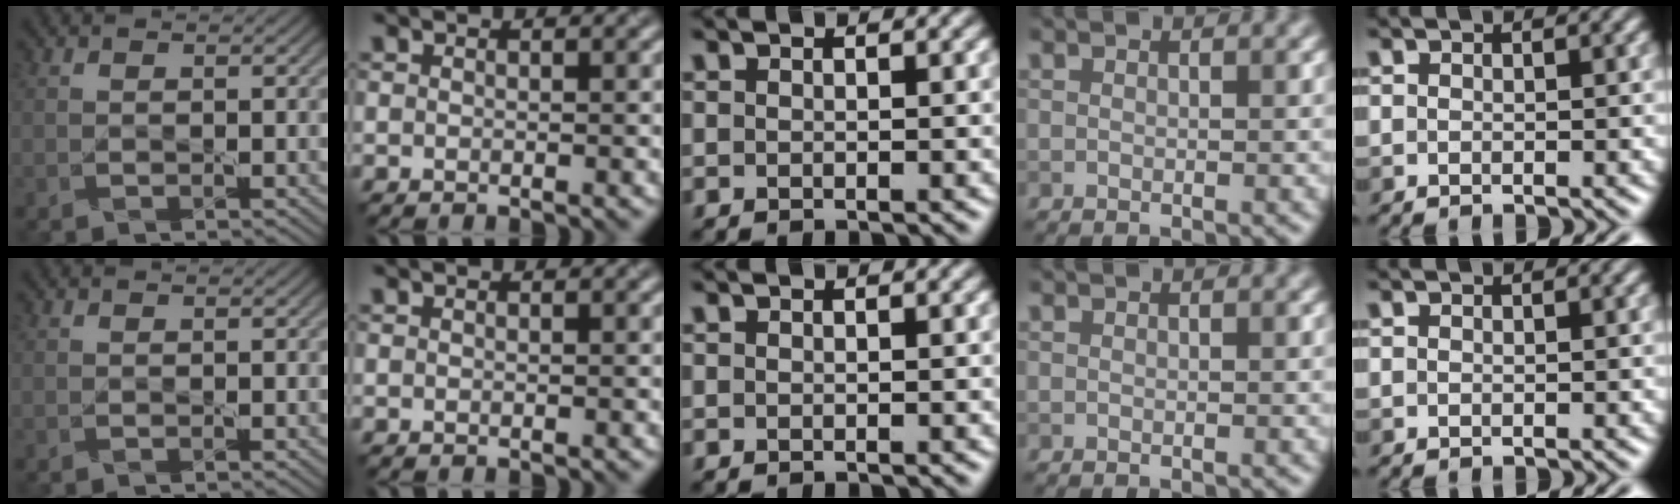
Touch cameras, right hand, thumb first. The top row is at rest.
{}